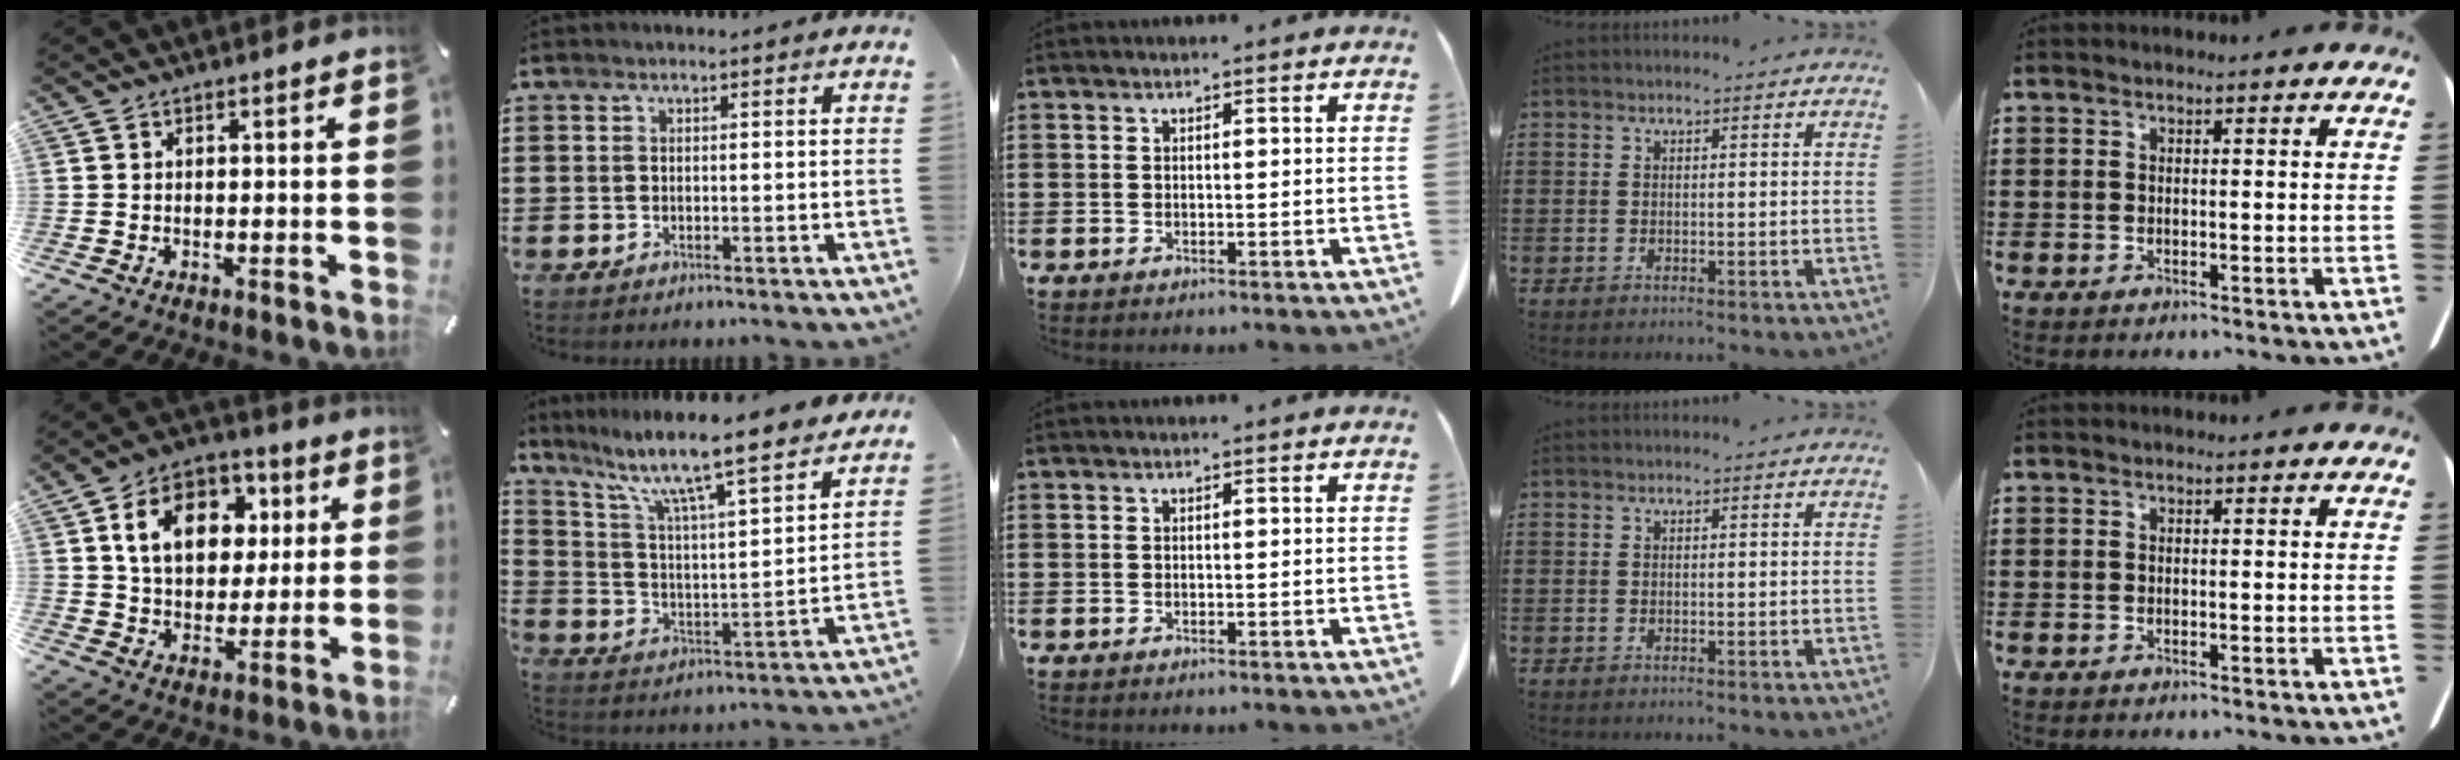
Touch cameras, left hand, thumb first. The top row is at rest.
{"thumb": {"total": 14.1, "force": [4.4, 10.7, 8.2], "torque": [-0.129, 0.001, 0.081]}, "index": {"total": 9.5, "force": [7.9, 0.5, 5.2], "torque": [-0.123, -0.059, 0.127]}}